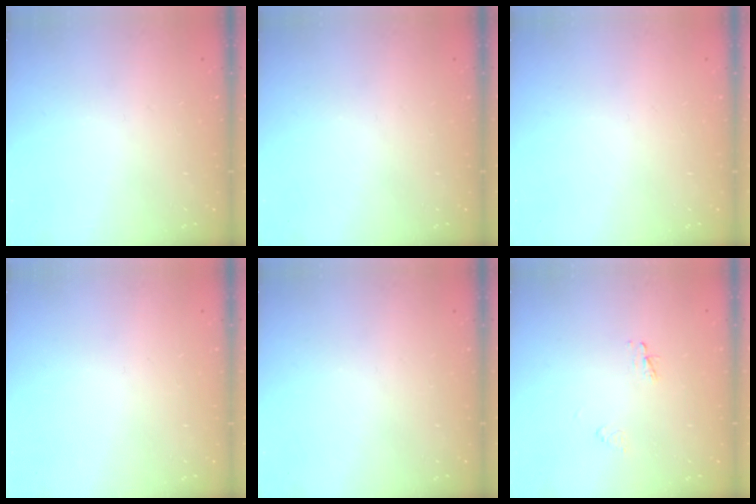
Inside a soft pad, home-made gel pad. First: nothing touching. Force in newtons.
{"total": 0.0}
{"total": 0.0}
{"total": 0.0}
{"total": 0.0}
{"total": 2.3, "press": 2.2, "slide": 0.2}